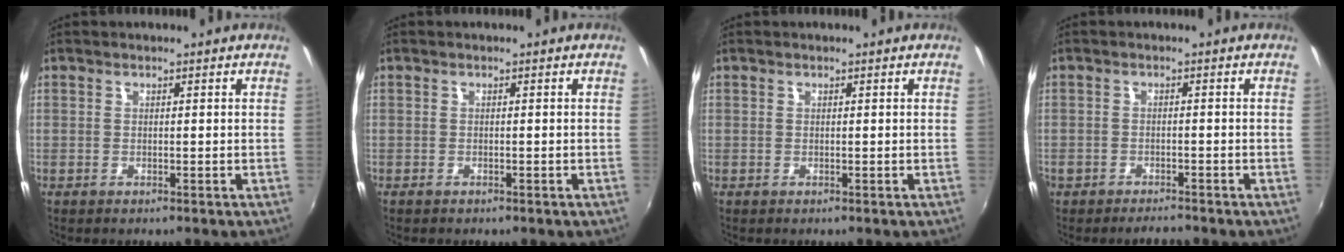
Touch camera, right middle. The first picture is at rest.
{"total": 1.0, "force": [-0.8, 0.5, 0.4], "torque": [-0.010, -0.002, -0.012]}
{"total": 0.0}
{"total": 2.9, "force": [-2.7, 0.9, 0.8], "torque": [-0.031, -0.007, -0.047]}